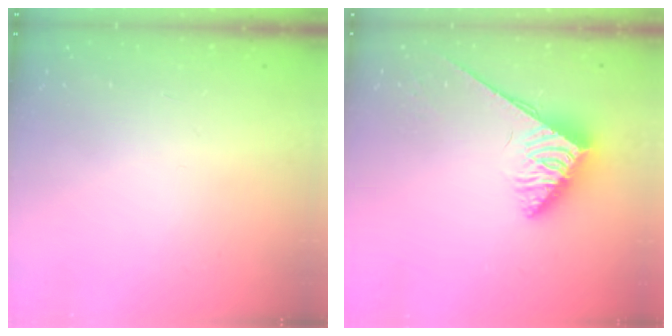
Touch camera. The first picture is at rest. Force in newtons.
{"total": 3.7, "press": 3.6, "slide": 0.6}